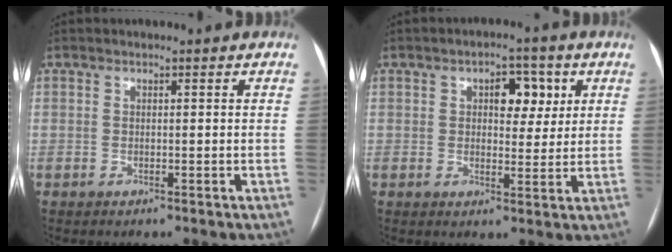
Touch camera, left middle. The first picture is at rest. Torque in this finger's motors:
{"motor_torque": [0.51, -0.24, 0.09, 0.08]}